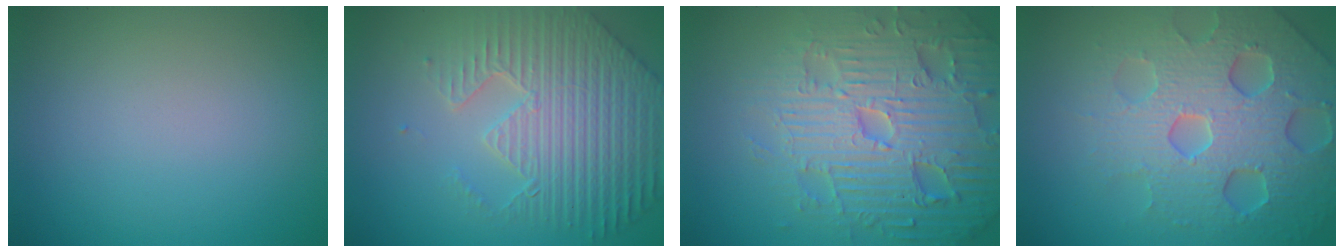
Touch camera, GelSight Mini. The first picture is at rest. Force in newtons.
{"total": 7.8, "press": 5.8, "slide": 5.2}
{"total": 7.8, "press": 7.6, "slide": 1.7}
{"total": 7.3, "press": 7.1, "slide": 1.5}